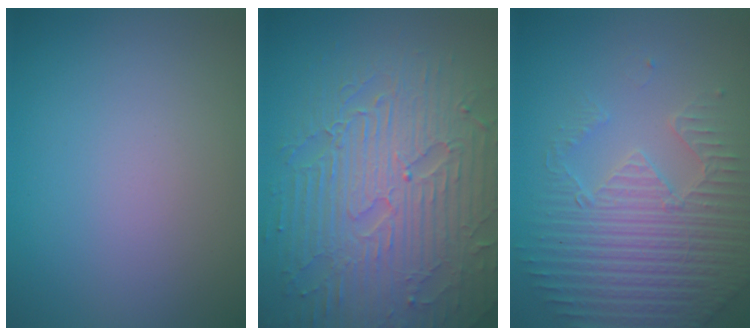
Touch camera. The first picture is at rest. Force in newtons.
{"total": 8.8, "press": 6.2, "slide": 6.1}
{"total": 4.9, "press": 4.6, "slide": 1.8}